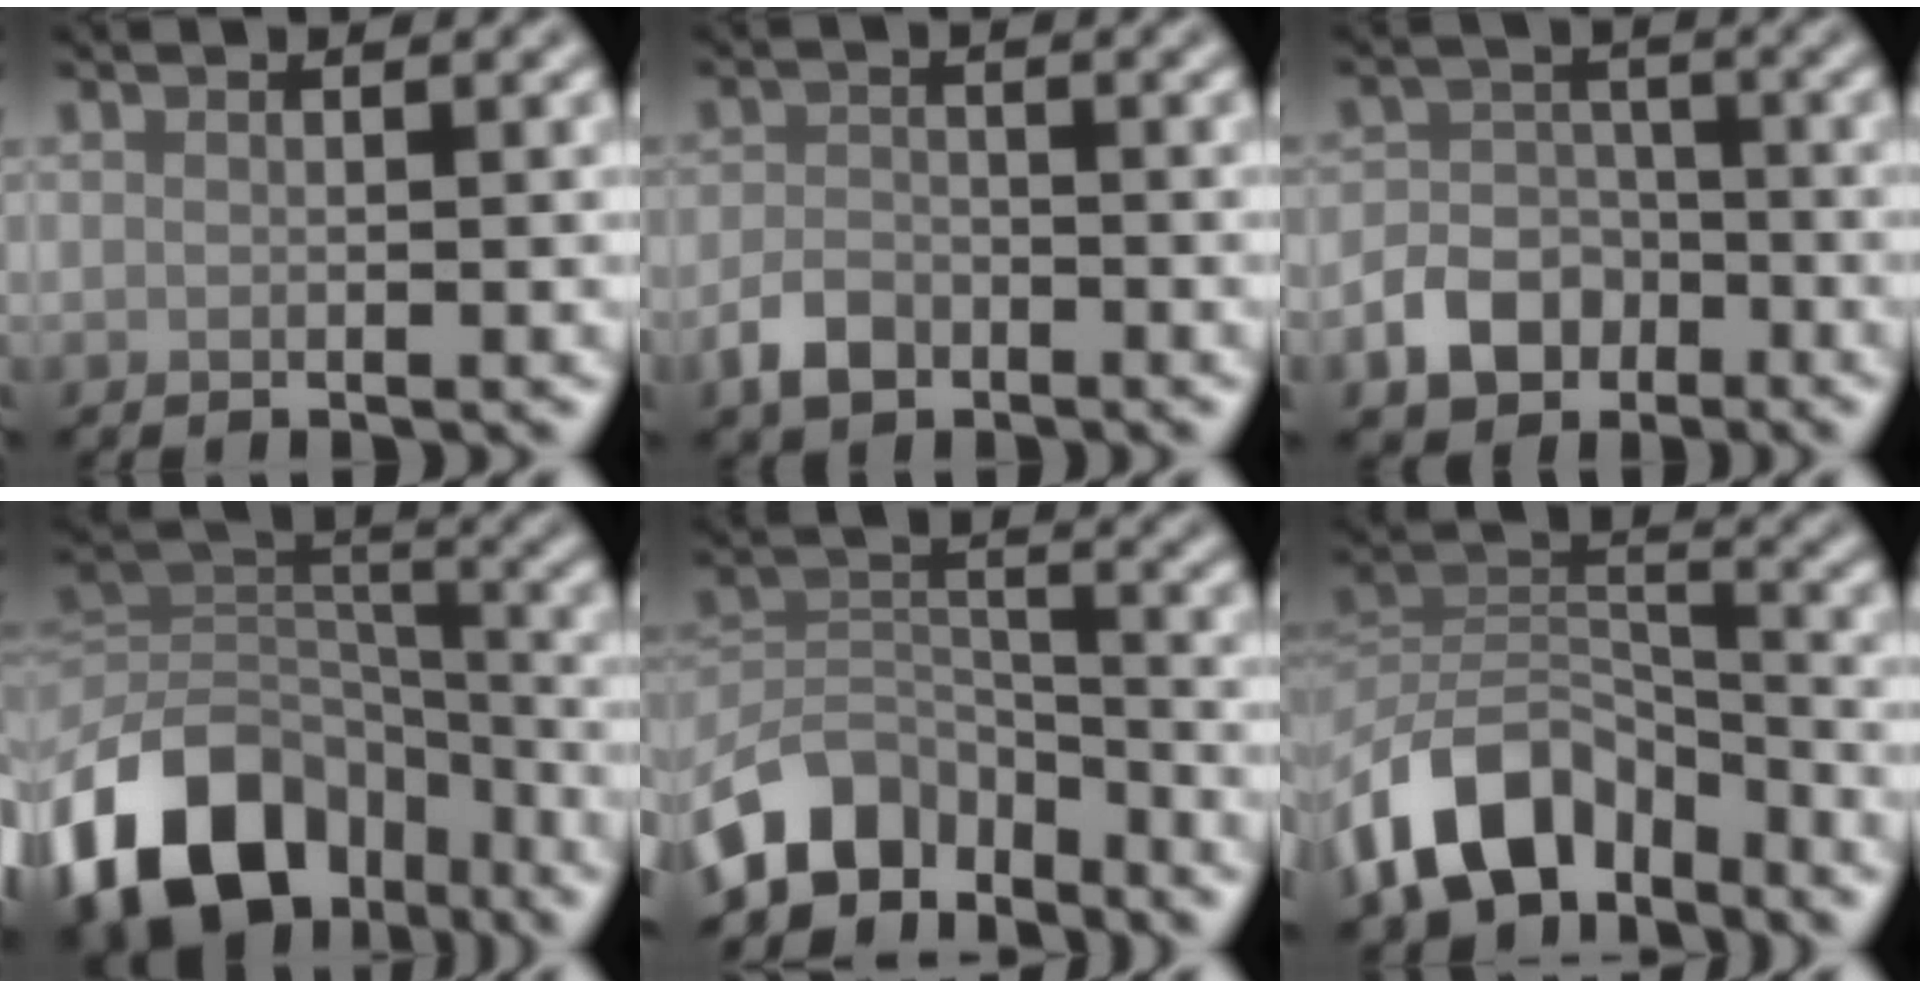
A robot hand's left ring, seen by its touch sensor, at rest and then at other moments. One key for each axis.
{"total": 2.9, "fx": -1.8, "fy": 1.8, "fz": 1.4, "tx": -0.025, "ty": 0.001, "tz": -0.043}
{"total": 4.8, "fx": -2.4, "fy": 3.6, "fz": 2.0, "tx": -0.035, "ty": -0.002, "tz": -0.050}
{"total": 14.0, "fx": -7.6, "fy": 9.4, "fz": 7.1, "tx": -0.153, "ty": 0.004, "tz": -0.137}
{"total": 7.5, "fx": -5.7, "fy": 4.2, "fz": 2.7, "tx": -0.029, "ty": -0.003, "tz": -0.119}
{"total": 10.7, "fx": -6.9, "fy": 6.2, "fz": 5.4, "tx": -0.093, "ty": 0.001, "tz": -0.139}